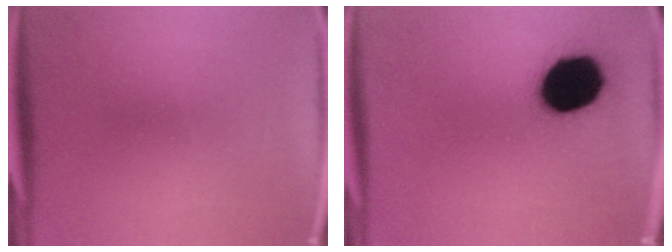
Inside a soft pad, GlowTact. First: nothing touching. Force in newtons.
{"total": 19.1}